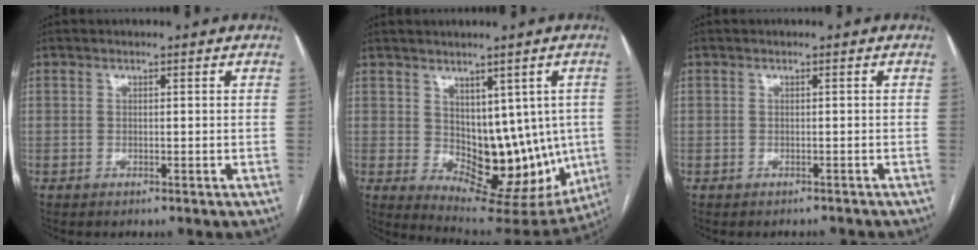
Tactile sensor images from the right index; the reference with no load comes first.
{"total": 13.9, "force": [-0.2, 8.4, 11.0], "torque": [-0.125, -0.001, 0.022]}
{"total": 1.5, "force": [-1.3, 0.7, -0.2], "torque": [0.002, 0.001, -0.017]}